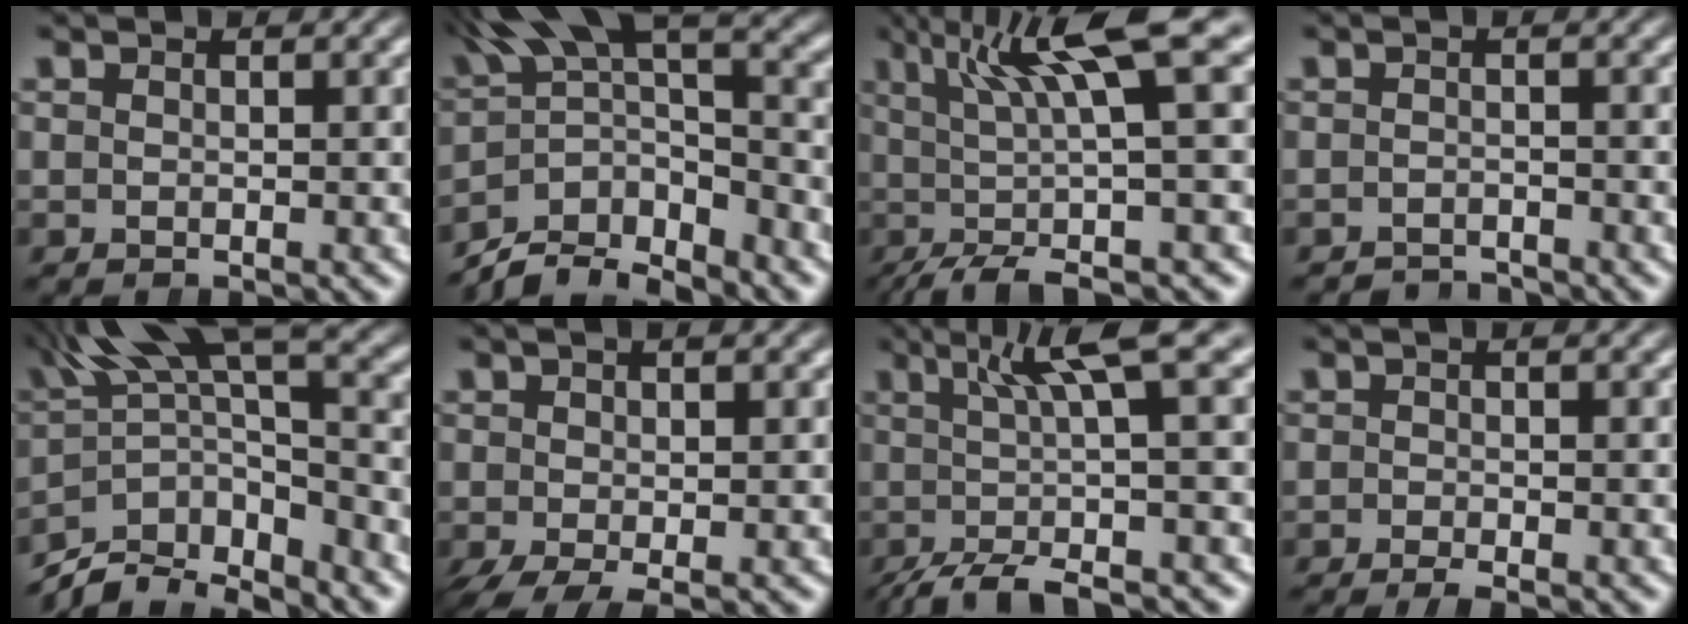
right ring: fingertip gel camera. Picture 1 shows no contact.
{"total": 9.2, "force": [-2.7, 5.7, 6.7], "torque": [-0.100, -0.020, -0.043]}
{"total": 8.8, "force": [1.0, 1.5, 8.6], "torque": [-0.125, 0.014, 0.026]}
{"total": 3.2, "force": [-3.2, 0.0, 0.1], "torque": [0.008, -0.010, -0.050]}
{"total": 10.1, "force": [-2.6, 5.9, 7.8], "torque": [-0.123, -0.023, -0.035]}
{"total": 4.7, "force": [-2.5, 1.9, 3.5], "torque": [-0.066, -0.019, -0.022]}
{"total": 7.5, "force": [-0.4, 1.2, 7.4], "torque": [-0.098, 0.014, 0.001]}
{"total": 2.1, "force": [-1.8, 0.3, 1.1], "torque": [-0.010, 0.000, -0.029]}